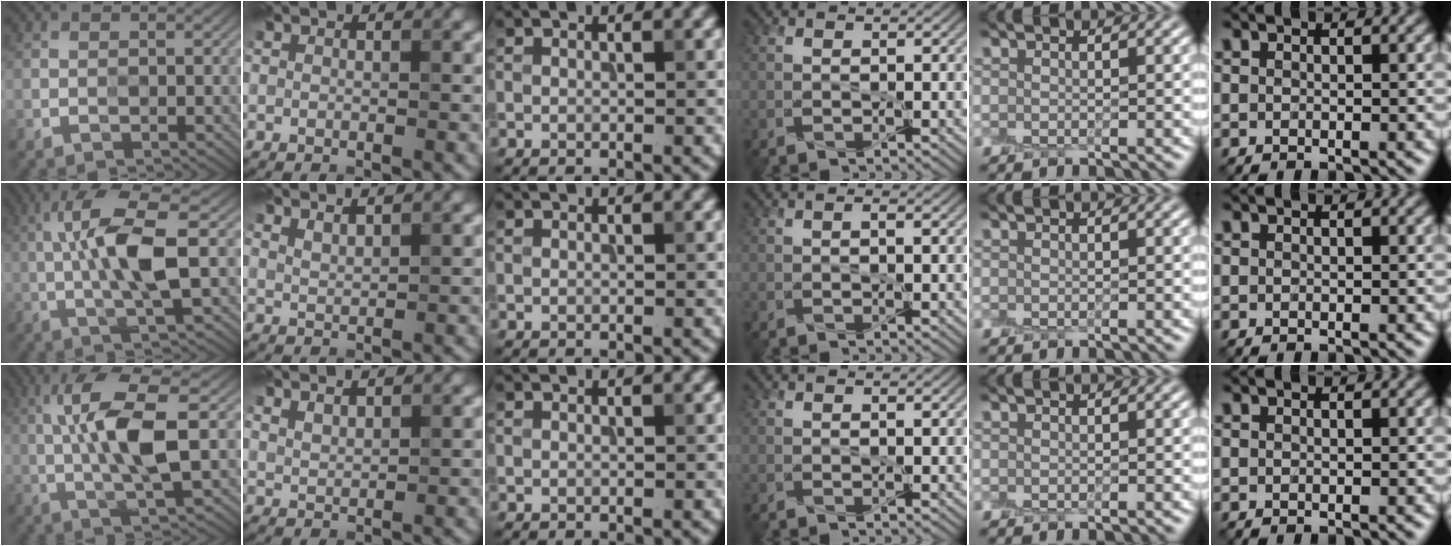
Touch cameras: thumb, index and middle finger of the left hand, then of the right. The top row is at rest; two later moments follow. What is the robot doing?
{"motion": "peel", "object": "plastic wrap"}